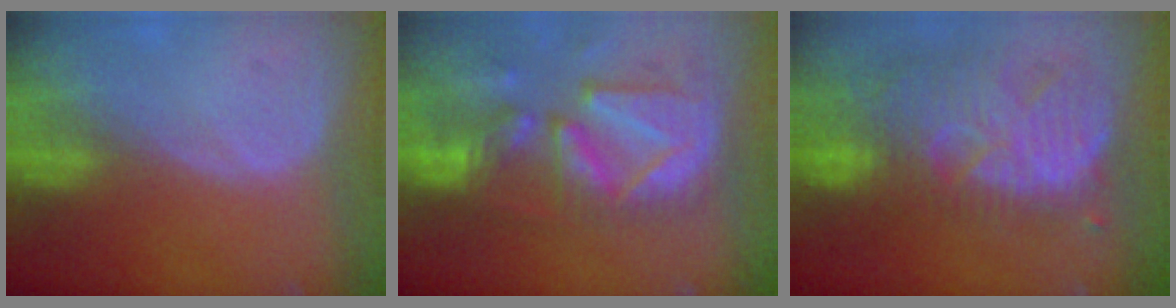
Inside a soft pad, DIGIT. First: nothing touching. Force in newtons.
{"total": 13.3, "press": 11.4, "slide": 6.9}
{"total": 12.1, "press": 11.0, "slide": 5.1}